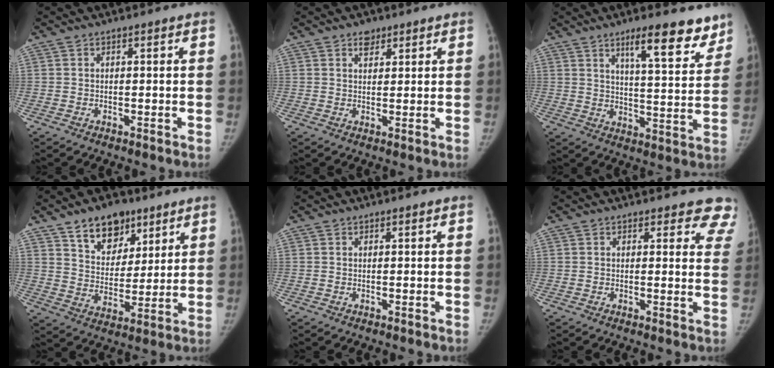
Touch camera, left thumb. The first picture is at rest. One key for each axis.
{"total": 2.5, "fx": 1.6, "fy": 1.6, "fz": 0.9, "tx": 0.003, "ty": -0.009, "tz": 0.025}
{"total": 13.2, "fx": 9.1, "fy": 3.3, "fz": 9.0, "tx": -0.086, "ty": -0.055, "tz": 0.132}
{"total": 12.3, "fx": 7.6, "fy": 7.9, "fz": 5.6, "tx": -0.046, "ty": -0.042, "tz": 0.130}
{"total": 0.0}
{"total": 7.1, "fx": 6.3, "fy": 3.1, "fz": 1.2, "tx": 0.043, "ty": -0.026, "tz": 0.037}